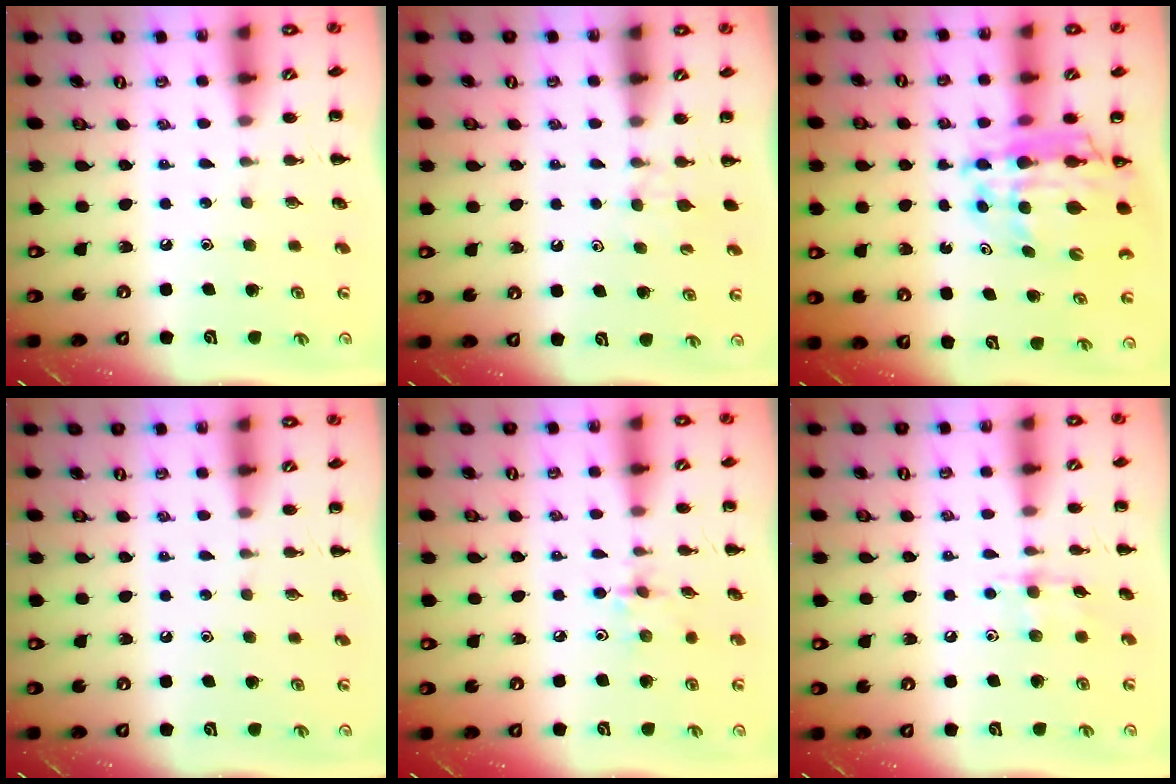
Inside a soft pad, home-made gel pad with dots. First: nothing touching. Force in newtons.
{"total": 4.2, "press": 3.9, "slide": 1.4}
{"total": 14.7, "press": 14.2, "slide": 3.8}
{"total": 0.0}
{"total": 2.4, "press": 2.4, "slide": 0.5}
{"total": 5.5, "press": 5.5, "slide": 0.7}